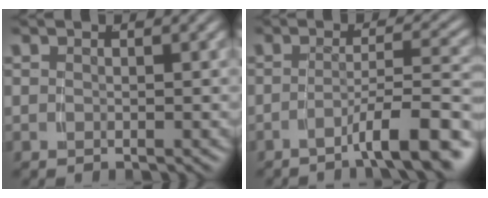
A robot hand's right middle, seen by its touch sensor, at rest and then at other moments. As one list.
[{"total": 5.9, "force": [-4.0, 0.3, 4.4], "torque": [-0.063, -0.002, -0.062]}]